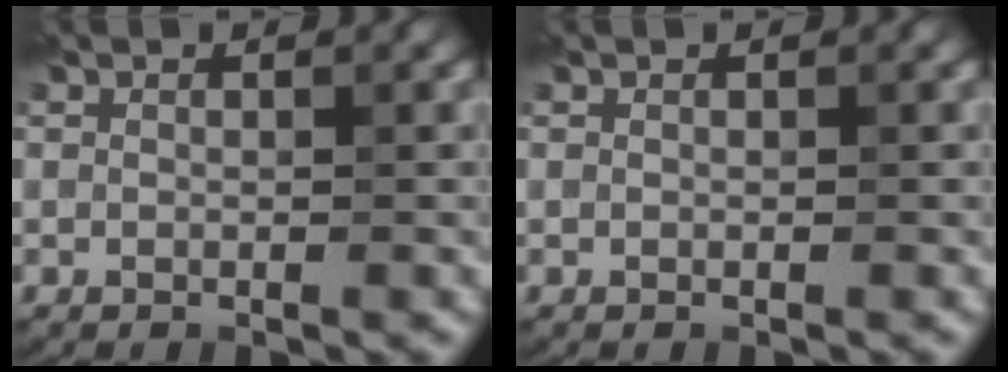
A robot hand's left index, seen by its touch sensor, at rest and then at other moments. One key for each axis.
{"total": 0.0}